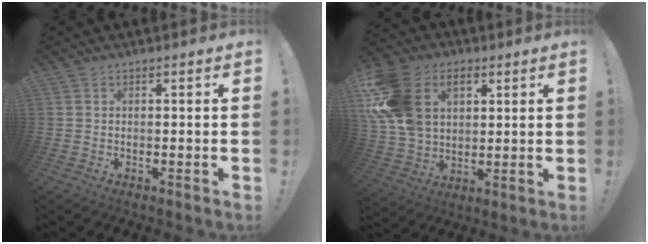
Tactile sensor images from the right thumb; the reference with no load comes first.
{"total": 19.2, "force": [6.4, 13.9, 11.5], "torque": [-0.215, -0.023, 0.121]}